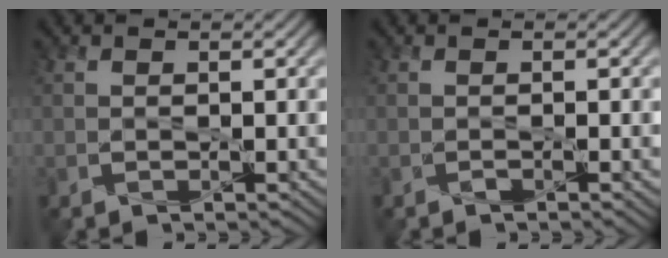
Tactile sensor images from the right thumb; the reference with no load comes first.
{"total": 0.9, "force": [-0.5, 0.1, 0.7], "torque": [-0.011, -0.003, -0.009]}